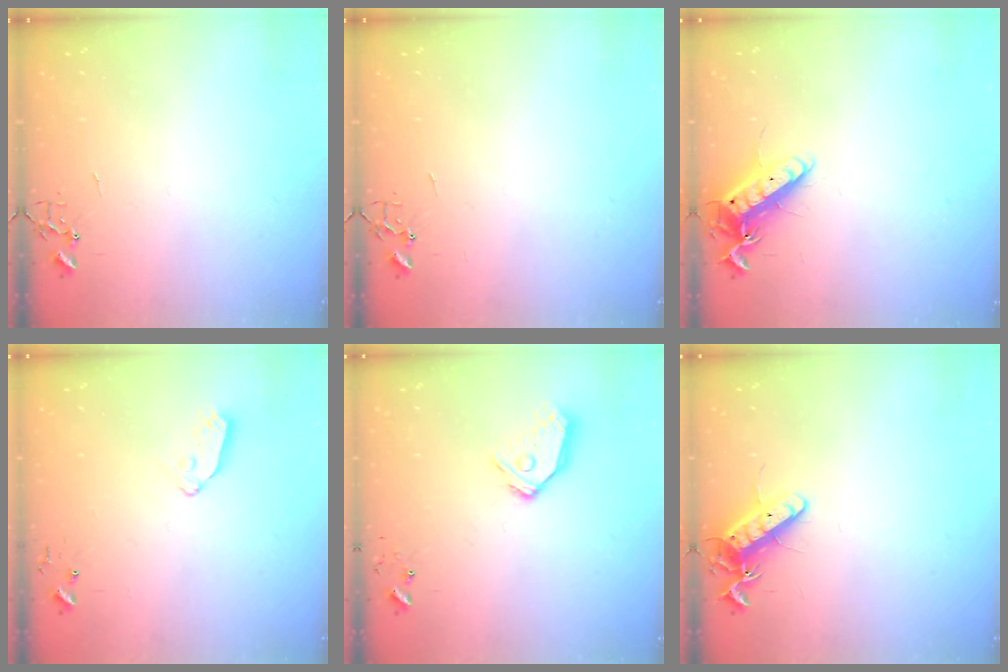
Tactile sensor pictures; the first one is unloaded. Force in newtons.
{"total": 0.0}
{"total": 13.2, "press": 13.1, "slide": 1.2}
{"total": 6.8, "press": 6.8, "slide": 0.4}
{"total": 11.6, "press": 11.6, "slide": 1.4}
{"total": 11.4, "press": 11.4, "slide": 0.9}